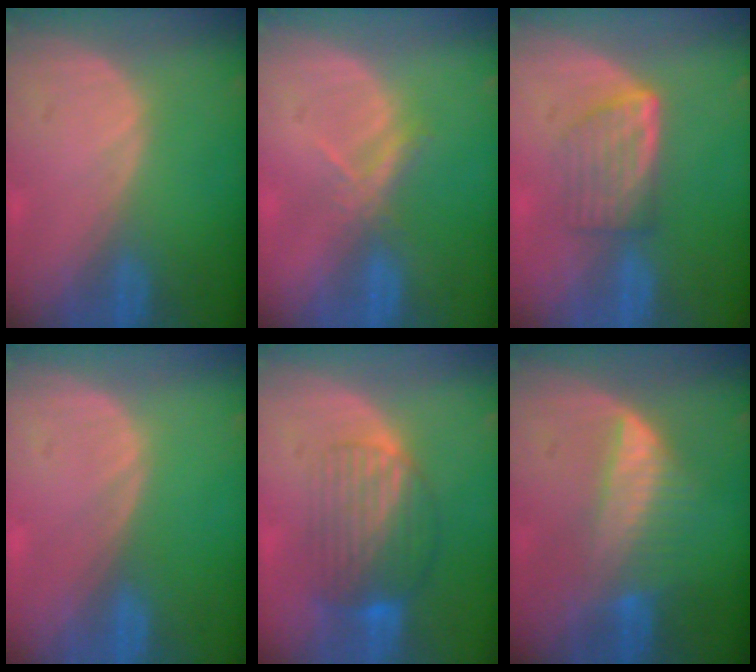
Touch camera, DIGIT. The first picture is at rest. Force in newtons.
{"total": 2.6, "press": 2.5, "slide": 0.9}
{"total": 5.8, "press": 5.2, "slide": 2.4}
{"total": 0.0}
{"total": 8.0, "press": 7.1, "slide": 3.7}
{"total": 6.4, "press": 5.9, "slide": 2.5}